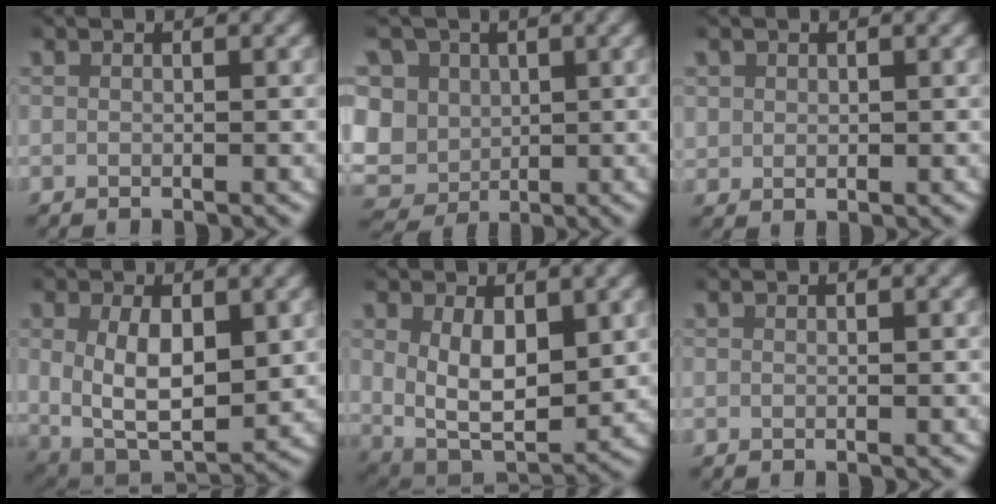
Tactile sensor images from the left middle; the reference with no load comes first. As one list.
[{"total": 13.3, "force": [0.2, 12.5, 4.8], "torque": [-0.149, -0.032, 0.001]}, {"total": 1.7, "force": [0.8, 1.4, 0.7], "torque": [-0.016, -0.006, 0.023]}, {"total": 8.3, "force": [-0.7, 6.0, 5.7], "torque": [-0.120, -0.043, 0.007]}, {"total": 8.0, "force": [-0.1, 6.0, 5.3], "torque": [-0.116, -0.042, 0.010]}, {"total": 0.0}]